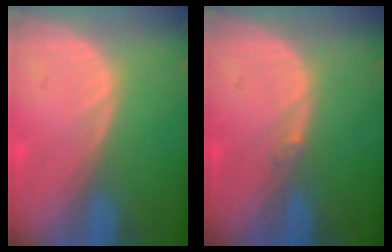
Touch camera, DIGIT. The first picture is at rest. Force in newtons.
{"total": 0.6, "press": 0.5, "slide": 0.3}